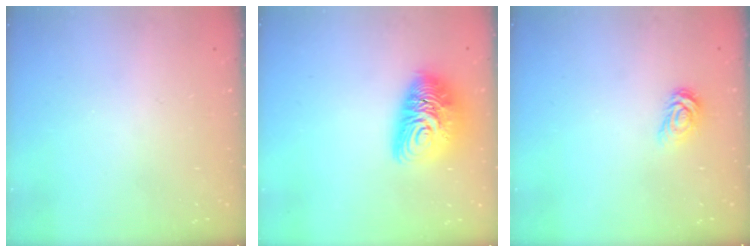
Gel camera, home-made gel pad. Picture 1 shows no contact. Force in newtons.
{"total": 13.6, "press": 13.6, "slide": 1.3}
{"total": 3.4, "press": 3.4, "slide": 0.4}